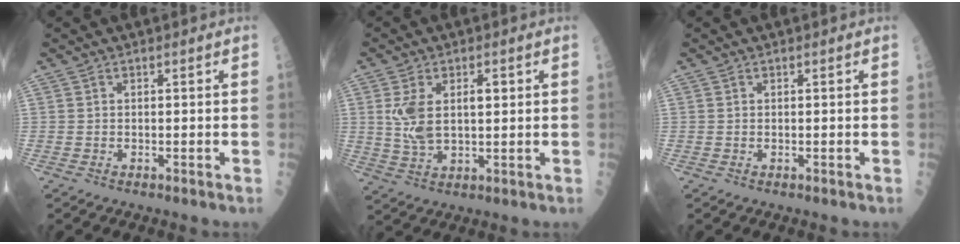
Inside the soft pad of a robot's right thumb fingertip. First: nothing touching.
{"total": 8.5, "force": [1.7, 4.6, 7.0], "torque": [-0.131, 0.000, 0.040]}
{"total": 0.0}